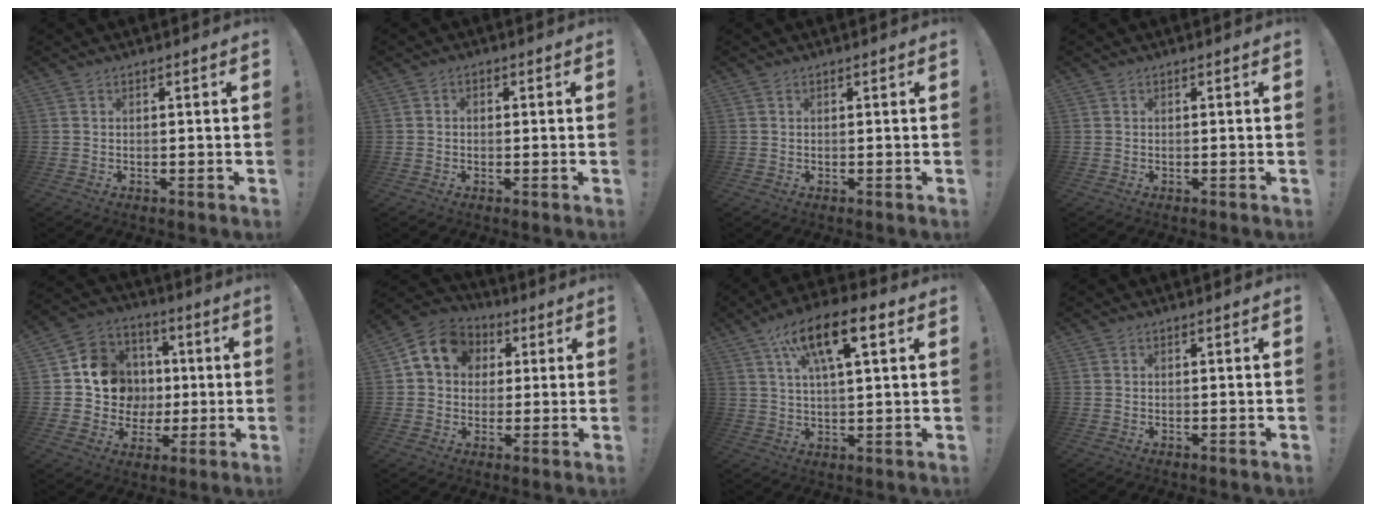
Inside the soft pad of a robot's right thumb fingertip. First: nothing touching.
{"total": 1.4, "force": [-0.8, 0.9, 0.6], "torque": [-0.015, 0.008, -0.014]}
{"total": 0.0}
{"total": 0.0}
{"total": 14.5, "force": [1.3, 13.3, 5.6], "torque": [-0.061, 0.000, 0.050]}
{"total": 10.5, "force": [3.3, 8.8, 4.7], "torque": [-0.070, -0.005, 0.068]}
{"total": 13.6, "force": [6.3, 4.4, 11.2], "torque": [-0.182, -0.014, 0.105]}
{"total": 0.0}